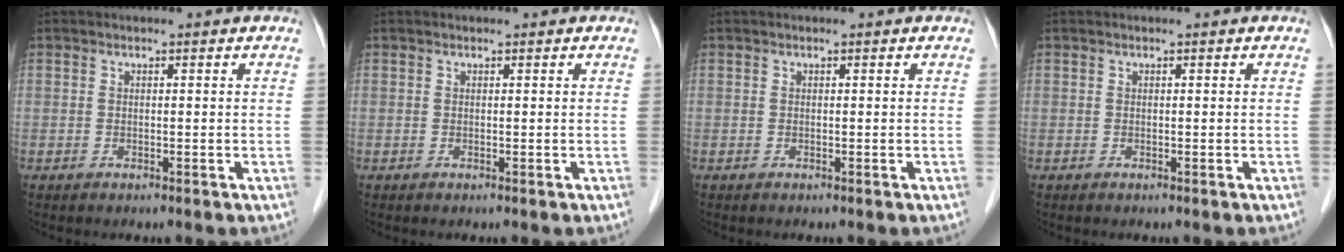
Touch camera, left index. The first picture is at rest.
{"total": 0.0}
{"total": 0.0}
{"total": 0.0}